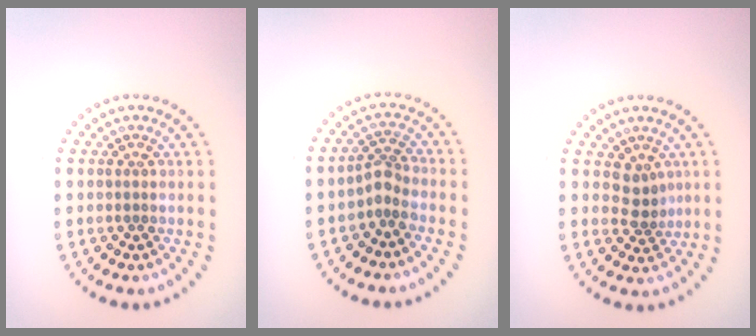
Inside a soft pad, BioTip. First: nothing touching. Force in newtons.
{"total": 1.9, "press": 1.4, "slide": 1.3}
{"total": 2.0, "press": 1.5, "slide": 1.4}